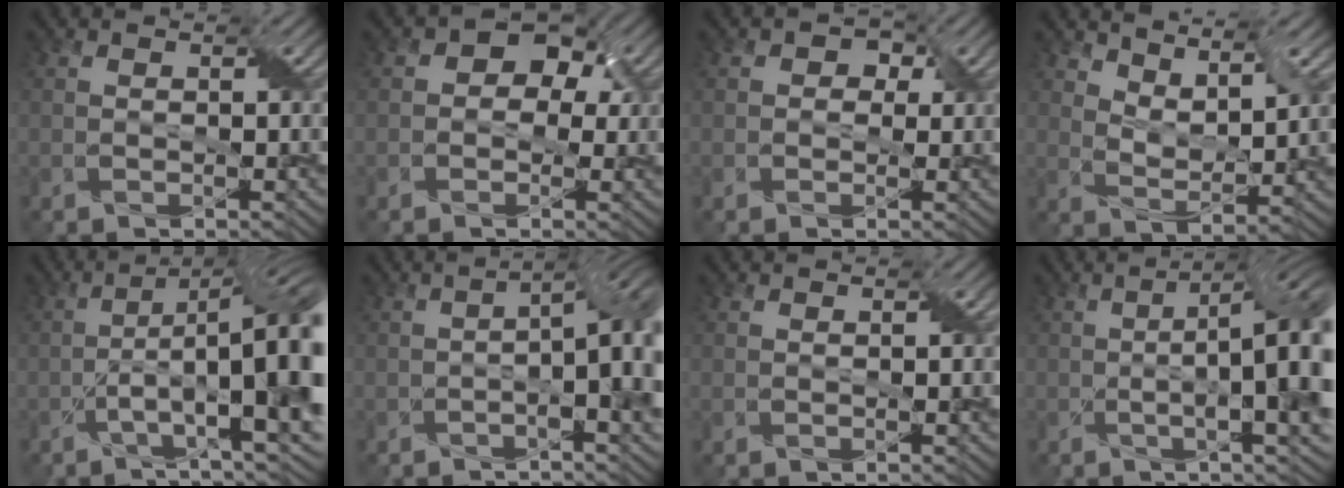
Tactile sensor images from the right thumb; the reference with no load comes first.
{"total": 5.5, "force": [1.1, 4.2, 3.4], "torque": [-0.033, 0.019, -0.010]}
{"total": 2.3, "force": [0.5, 1.9, 1.1], "torque": [-0.017, 0.004, -0.001]}
{"total": 6.6, "force": [4.8, 2.5, 3.7], "torque": [-0.076, -0.001, 0.087]}
{"total": 15.6, "force": [-2.2, 5.0, 14.6], "torque": [-0.226, -0.011, -0.031]}
{"total": 9.9, "force": [-0.9, 3.4, 9.2], "torque": [-0.121, -0.003, -0.015]}
{"total": 0.7, "force": [0.0, 0.3, 0.6], "torque": [-0.012, 0.001, 0.001]}
{"total": 13.5, "force": [-0.1, 4.1, 12.9], "torque": [-0.169, 0.006, -0.004]}